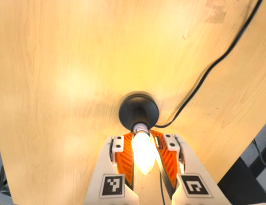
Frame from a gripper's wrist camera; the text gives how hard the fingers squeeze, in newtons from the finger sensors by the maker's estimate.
{"total": 19.3, "left": 19.8, "right": 18.9}